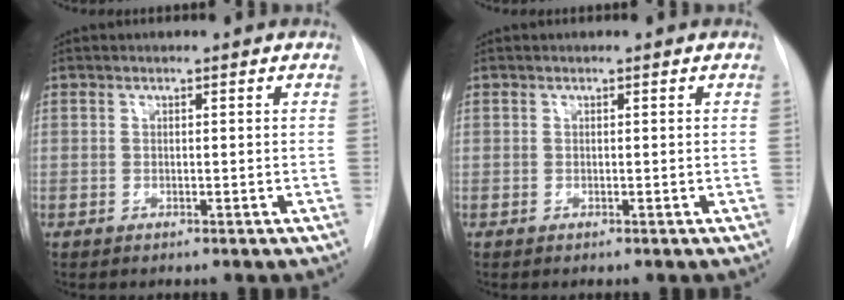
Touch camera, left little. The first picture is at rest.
{"total": 0.0}